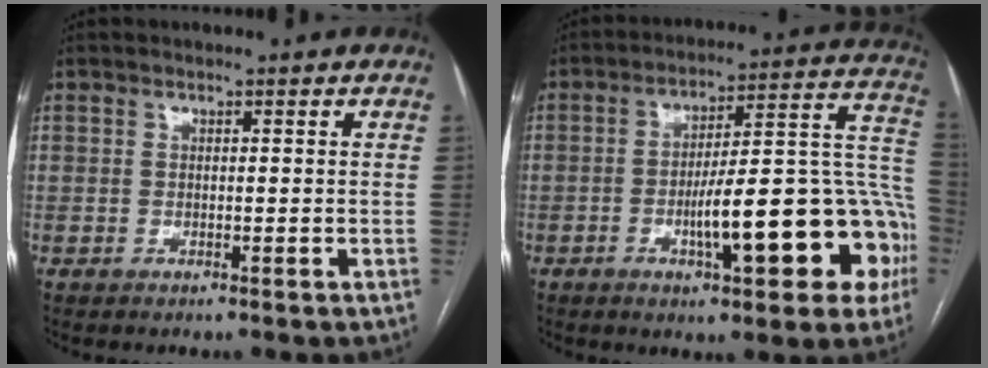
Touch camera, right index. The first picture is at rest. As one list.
[{"total": 20.3, "force": [-6.6, 4.4, 18.7], "torque": [-0.191, 0.041, -0.081]}]